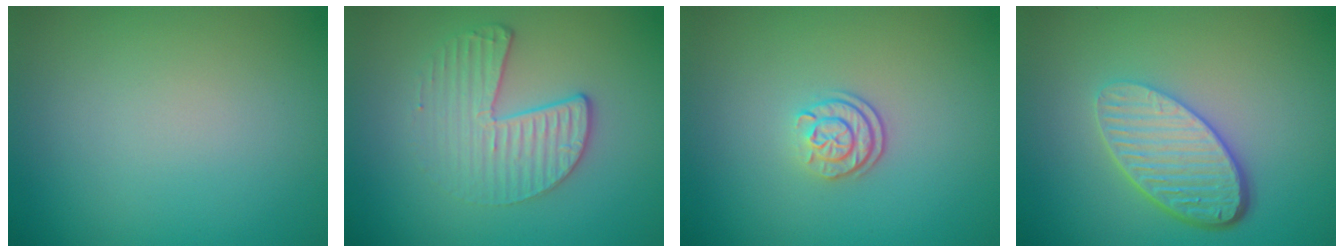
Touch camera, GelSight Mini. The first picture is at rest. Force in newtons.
{"total": 3.5, "press": 2.8, "slide": 2.0}
{"total": 2.2, "press": 1.7, "slide": 1.4}
{"total": 5.3, "press": 3.8, "slide": 3.6}